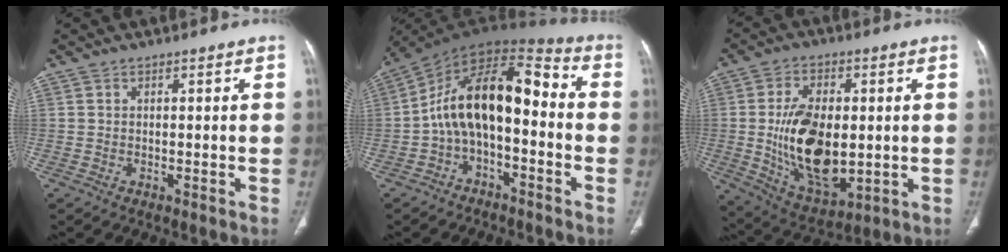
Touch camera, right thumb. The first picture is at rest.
{"total": 15.3, "force": [-2.0, 8.3, 12.7], "torque": [-0.193, 0.077, -0.043]}
{"total": 17.5, "force": [-0.5, 9.8, 14.5], "torque": [-0.243, -0.012, 0.009]}